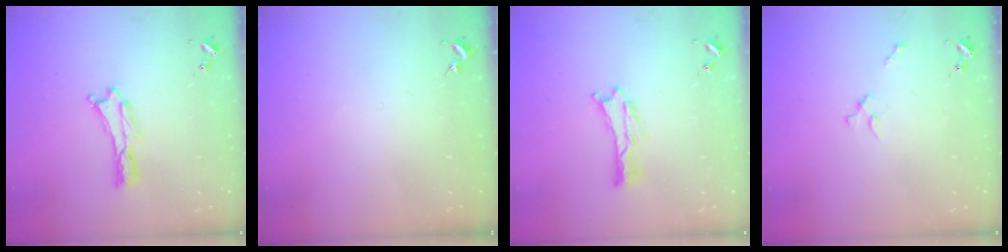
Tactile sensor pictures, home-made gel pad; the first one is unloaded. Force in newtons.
{"total": 0.0}
{"total": 0.0}
{"total": 2.0, "press": 2.0, "slide": 0.2}